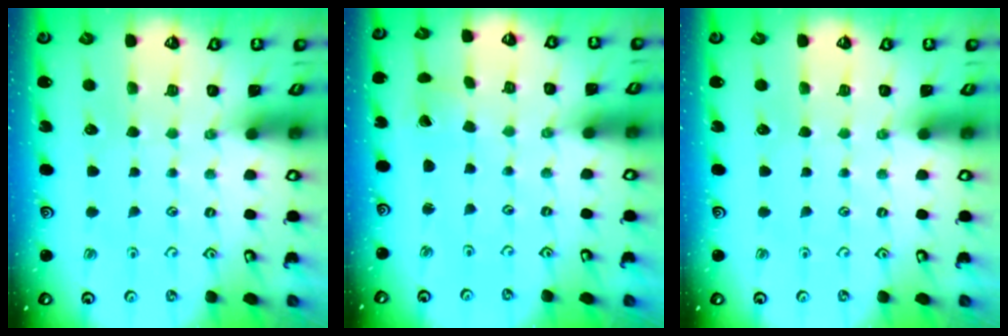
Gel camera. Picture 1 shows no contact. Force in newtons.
{"total": 1.2, "press": 1.2, "slide": 0.1}
{"total": 0.0}